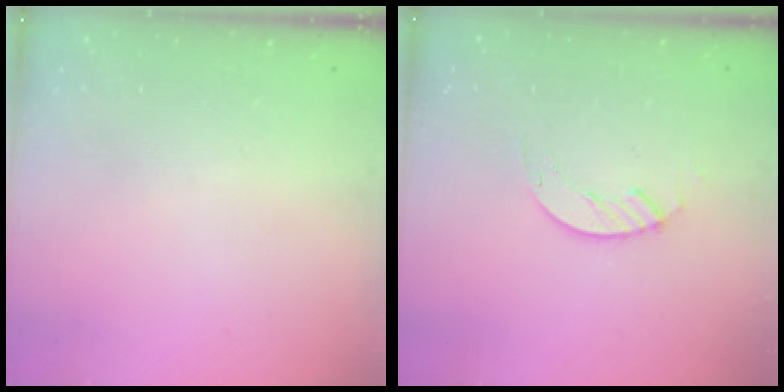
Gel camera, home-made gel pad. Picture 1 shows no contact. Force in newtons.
{"total": 2.7, "press": 2.7, "slide": 0.2}